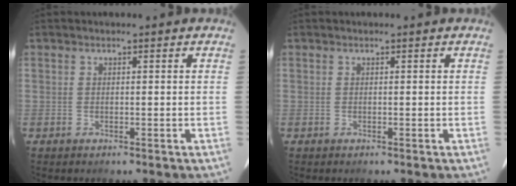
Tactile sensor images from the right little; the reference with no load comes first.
{"total": 0.0}